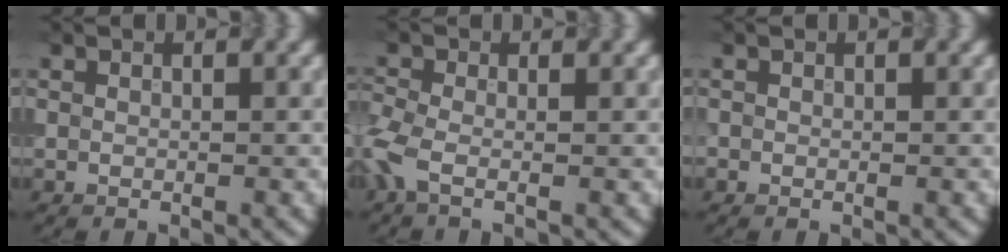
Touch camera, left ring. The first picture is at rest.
{"total": 2.6, "force": [-1.0, 1.0, 2.2], "torque": [-0.059, -0.005, -0.034]}
{"total": 0.0}